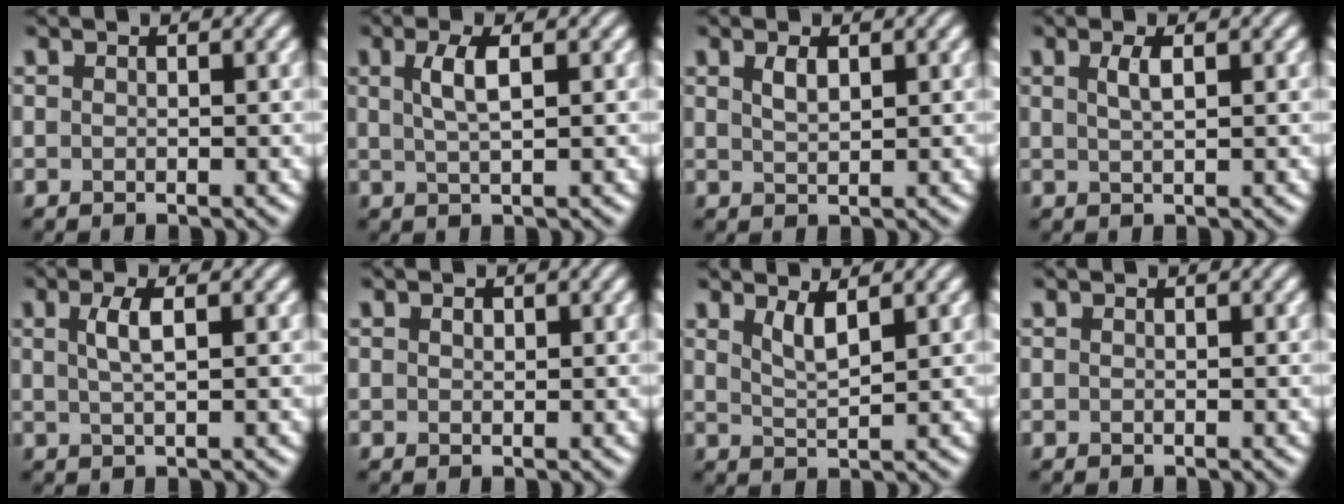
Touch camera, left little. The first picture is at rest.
{"total": 2.8, "force": [0.9, 0.7, 2.5], "torque": [-0.048, 0.003, 0.015]}
{"total": 1.6, "force": [0.9, 0.6, 1.2], "torque": [-0.026, 0.001, 0.019]}
{"total": 1.7, "force": [0.7, 0.5, 1.5], "torque": [-0.027, 0.004, 0.011]}
{"total": 2.4, "force": [0.7, 0.6, 2.2], "torque": [-0.040, 0.003, 0.012]}
{"total": 0.5, "force": [0.3, 0.4, 0.3], "torque": [-0.006, 0.001, 0.004]}
{"total": 2.3, "force": [1.4, 0.5, 1.7], "torque": [-0.031, -0.005, 0.029]}
{"total": 0.0}